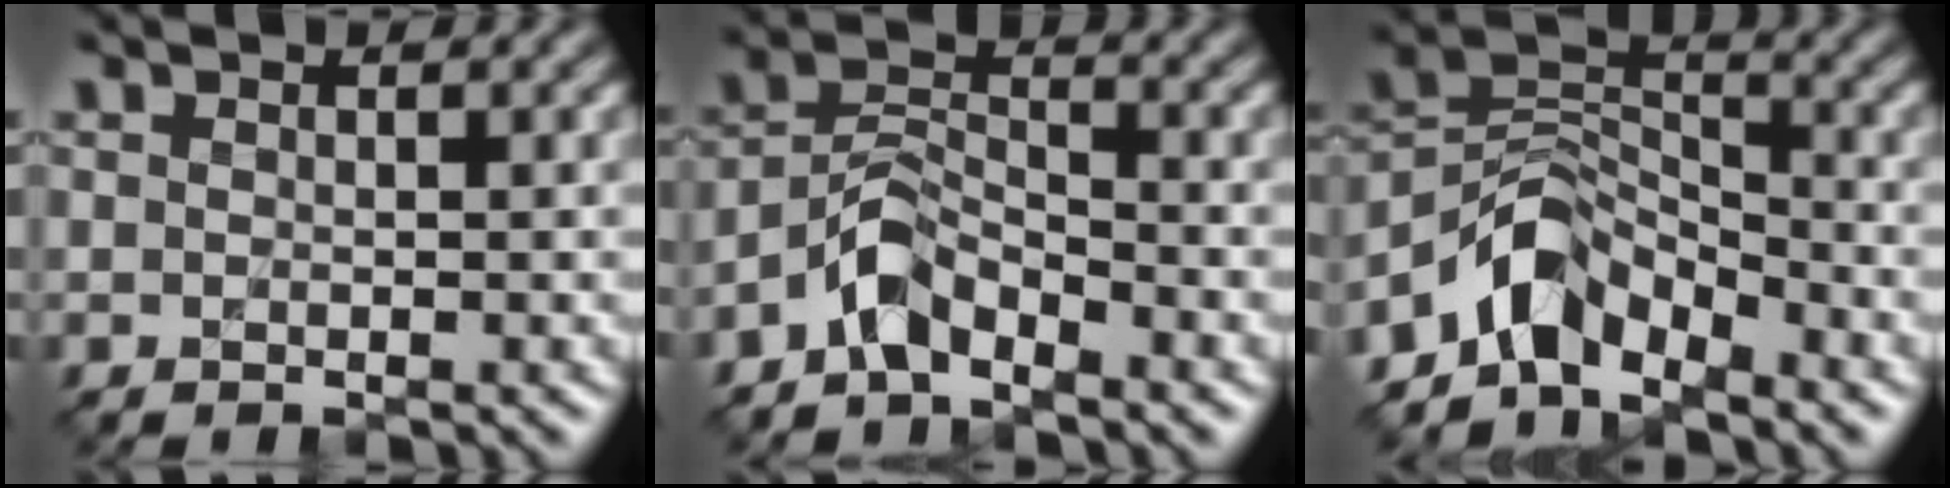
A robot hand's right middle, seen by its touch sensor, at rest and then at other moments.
{"total": 3.5, "force": [-2.7, 1.4, 1.8], "torque": [-0.032, 0.014, -0.062]}
{"total": 5.4, "force": [-4.2, 2.6, 2.3], "torque": [-0.032, 0.003, -0.090]}